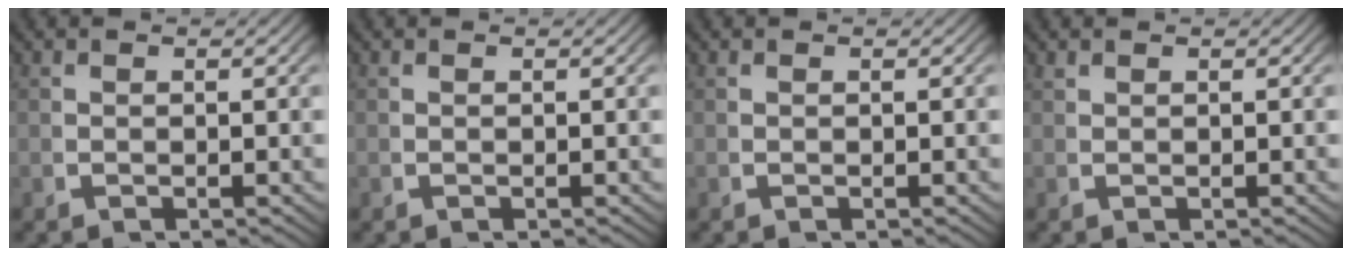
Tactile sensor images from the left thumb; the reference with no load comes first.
{"total": 0.0}
{"total": 0.0}
{"total": 0.6, "force": [0.6, -0.1, 0.0], "torque": [-0.006, -0.003, 0.019]}